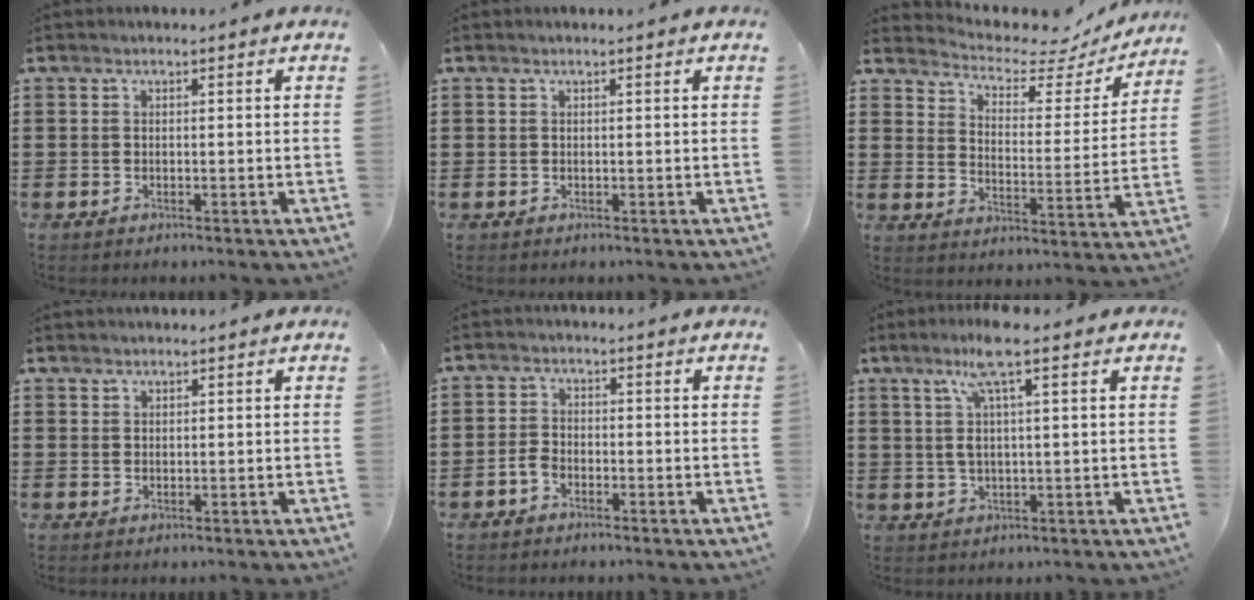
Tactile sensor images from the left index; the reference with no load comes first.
{"total": 0.0}
{"total": 4.6, "force": [4.2, 1.4, 1.2], "torque": [-0.042, -0.035, 0.062]}
{"total": 1.3, "force": [1.2, 0.4, 0.0], "torque": [-0.003, 0.000, 0.025]}
{"total": 2.0, "force": [-1.2, 1.1, 1.2], "torque": [-0.032, 0.002, -0.026]}
{"total": 7.1, "force": [3.7, 0.7, 6.0], "torque": [-0.125, 0.007, 0.063]}